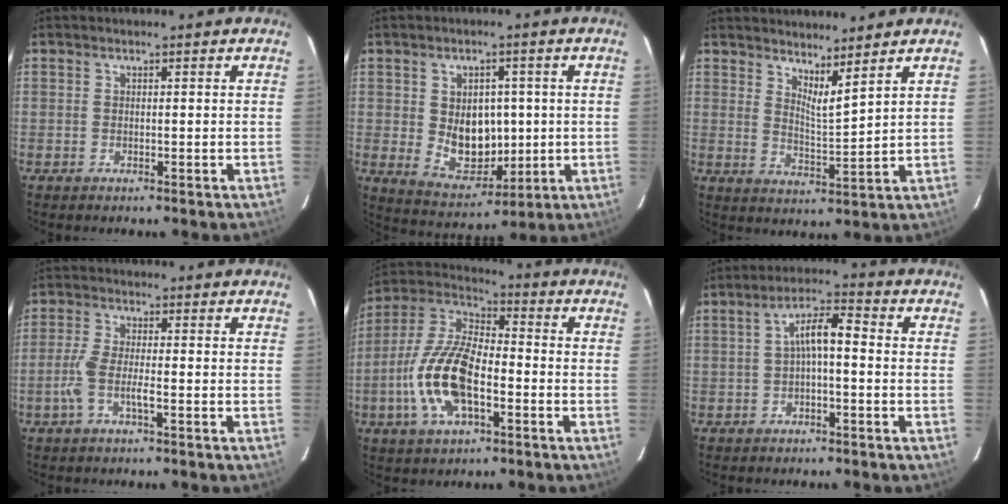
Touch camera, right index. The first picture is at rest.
{"total": 9.9, "force": [0.2, 7.5, 6.4], "torque": [-0.117, -0.007, 0.029]}
{"total": 6.0, "force": [5.2, 0.2, 2.9], "torque": [-0.043, -0.017, 0.077]}
{"total": 4.8, "force": [-2.0, 0.8, 4.4], "torque": [-0.102, 0.000, -0.039]}
{"total": 15.7, "force": [-4.7, 6.9, 13.3], "torque": [-0.283, 0.000, -0.094]}
{"total": 5.3, "force": [-0.9, 1.5, 5.0], "torque": [-0.094, 0.017, -0.014]}